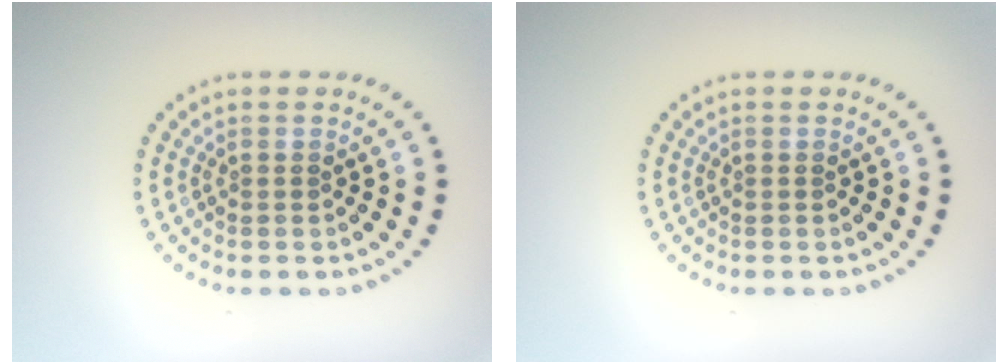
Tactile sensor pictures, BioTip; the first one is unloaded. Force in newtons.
{"total": 0.0}